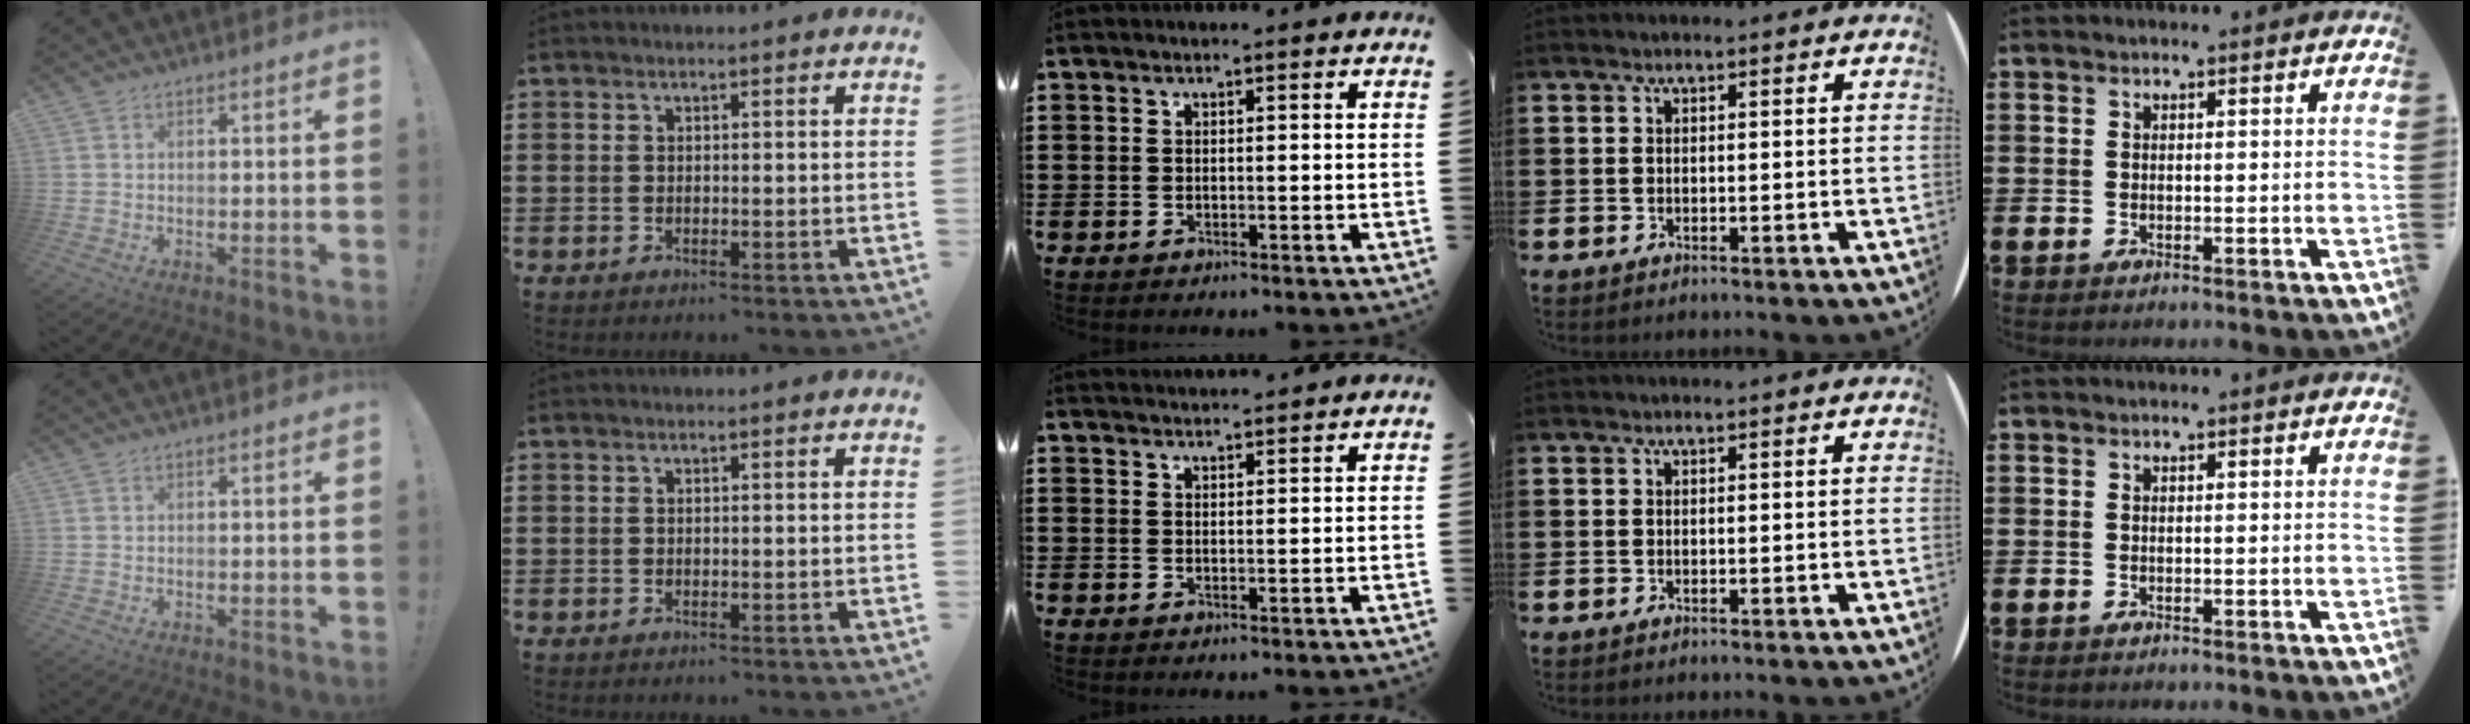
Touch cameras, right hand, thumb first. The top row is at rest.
{"middle": {"total": 1.8, "force": [1.8, 0.0, 0.0], "torque": [-0.005, 0.002, 0.034]}}